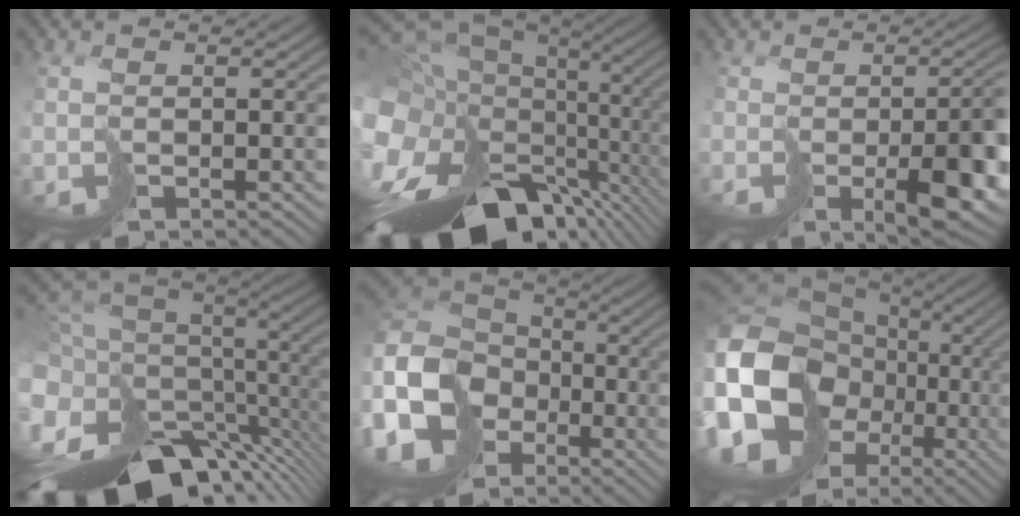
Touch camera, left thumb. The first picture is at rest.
{"total": 19.0, "force": [-5.7, 12.3, 13.3], "torque": [-0.289, -0.030, -0.047]}
{"total": 7.1, "force": [-2.6, 2.3, 6.2], "torque": [-0.083, -0.028, -0.016]}
{"total": 17.0, "force": [-6.6, 9.6, 12.4], "torque": [-0.247, -0.008, -0.058]}
{"total": 16.6, "force": [-6.4, 12.7, 8.5], "torque": [-0.237, -0.031, -0.110]}
{"total": 18.7, "force": [-1.5, 14.8, 11.4], "torque": [-0.296, -0.021, -0.006]}